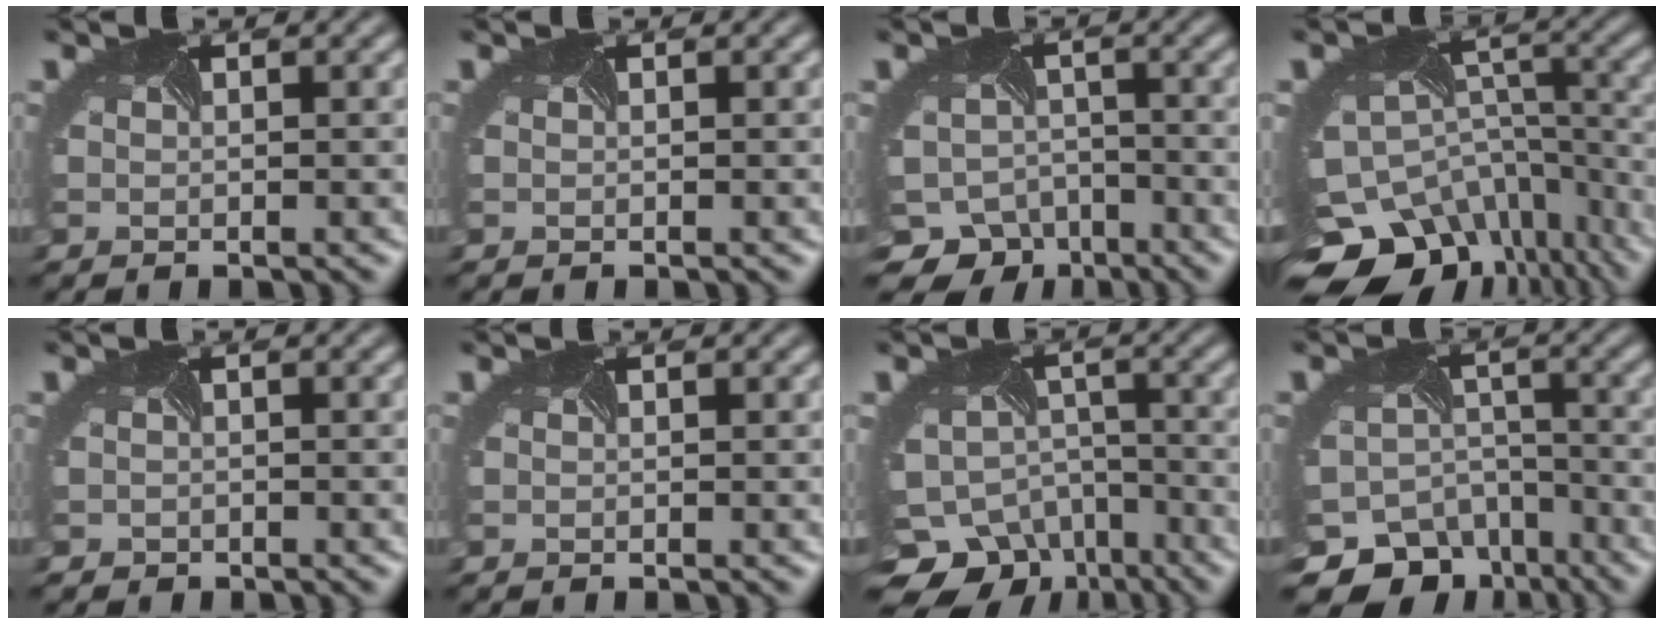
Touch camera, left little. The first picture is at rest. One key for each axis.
{"total": 0.0}
{"total": 8.4, "fx": -6.6, "fy": 5.0, "fz": 1.2, "tx": -0.025, "ty": -0.021, "tz": -0.094}
{"total": 15.2, "fx": -11.6, "fy": 8.7, "fz": 4.4, "tx": -0.107, "ty": -0.053, "tz": -0.137}
{"total": 1.0, "fx": -0.7, "fy": 0.7, "fz": -0.4, "tx": 0.006, "ty": -0.014, "tz": -0.012}
{"total": 0.0}
{"total": 11.1, "fx": -8.8, "fy": 6.4, "fz": 2.6, "tx": -0.058, "ty": -0.028, "tz": -0.111}
{"total": 10.0, "fx": -8.0, "fy": 5.8, "fz": 1.6, "tx": -0.029, "ty": -0.020, "tz": -0.113}